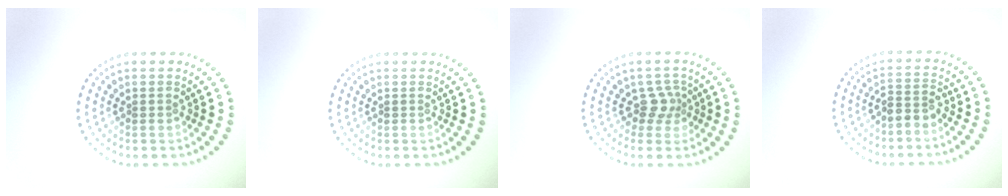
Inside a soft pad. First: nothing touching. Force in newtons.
{"total": 0.0}
{"total": 2.0, "press": 1.4, "slide": 1.4}
{"total": 2.1, "press": 1.7, "slide": 1.2}